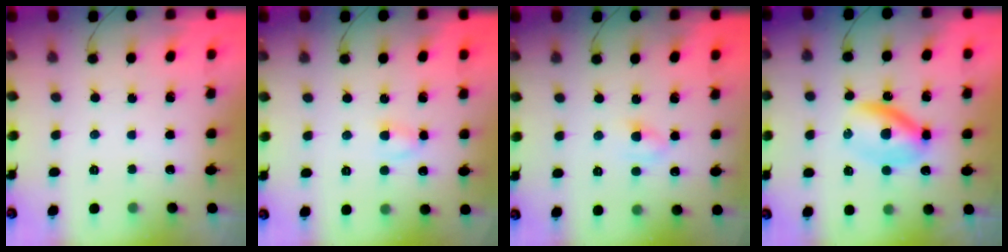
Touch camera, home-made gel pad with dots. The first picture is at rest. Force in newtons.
{"total": 2.8, "press": 2.6, "slide": 1.2}
{"total": 3.2, "press": 3.0, "slide": 1.1}
{"total": 6.5, "press": 6.5, "slide": 0.2}